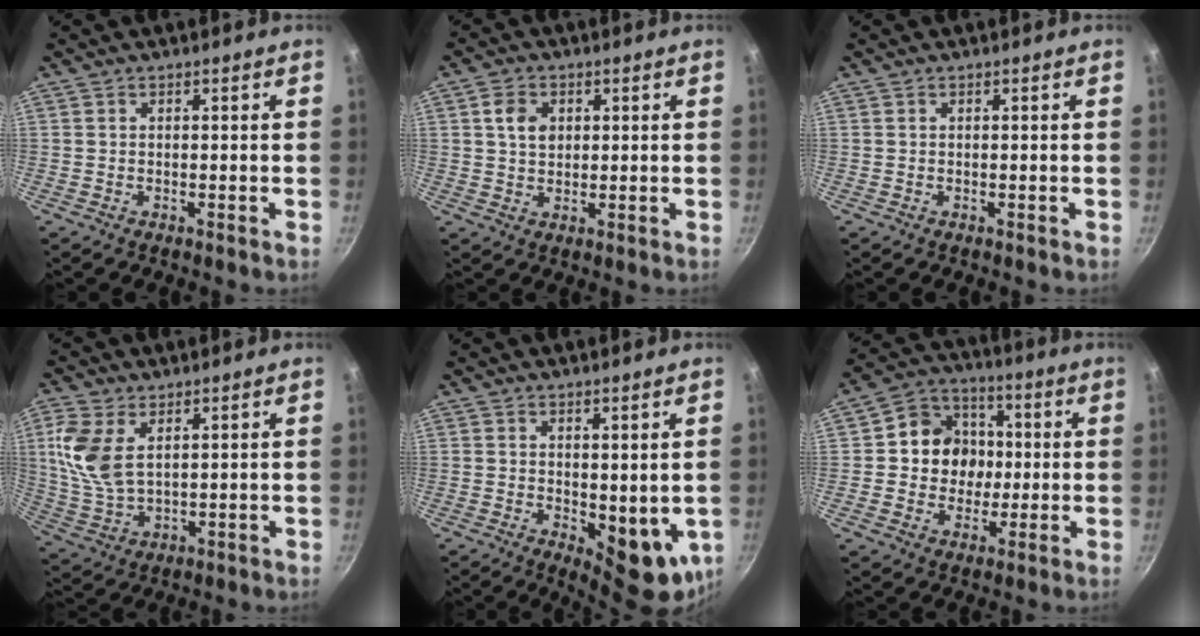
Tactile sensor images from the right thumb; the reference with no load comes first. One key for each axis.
{"total": 4.7, "fx": 1.2, "fy": 3.6, "fz": 2.8, "tx": -0.033, "ty": 0.000, "tz": 0.022}
{"total": 0.0}
{"total": 10.4, "fx": 3.3, "fy": 6.0, "fz": 7.9, "tx": -0.165, "ty": -0.009, "tz": 0.073}
{"total": 9.3, "fx": 0.3, "fy": 4.4, "fz": 8.1, "tx": -0.084, "ty": -0.016, "tz": 0.017}
{"total": 11.7, "fx": 0.4, "fy": 10.5, "fz": 5.0, "tx": -0.038, "ty": 0.016, "tz": -0.007}